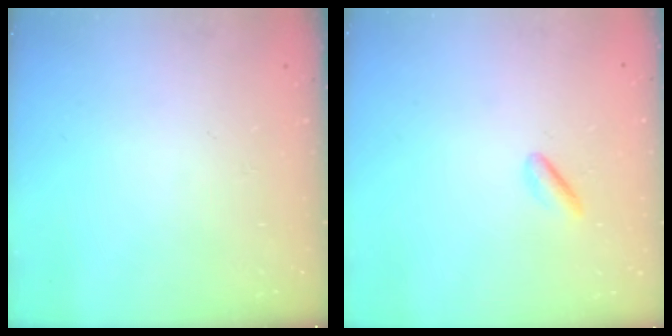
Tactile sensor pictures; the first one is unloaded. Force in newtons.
{"total": 1.5, "press": 1.1, "slide": 0.9}